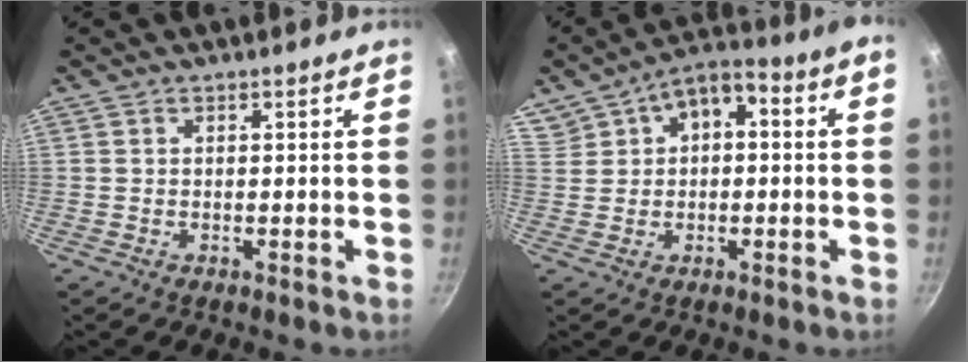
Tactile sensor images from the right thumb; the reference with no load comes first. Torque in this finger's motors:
{"motor_torque": [0.02, 0.04, 0.26, 0.53, 0.11]}